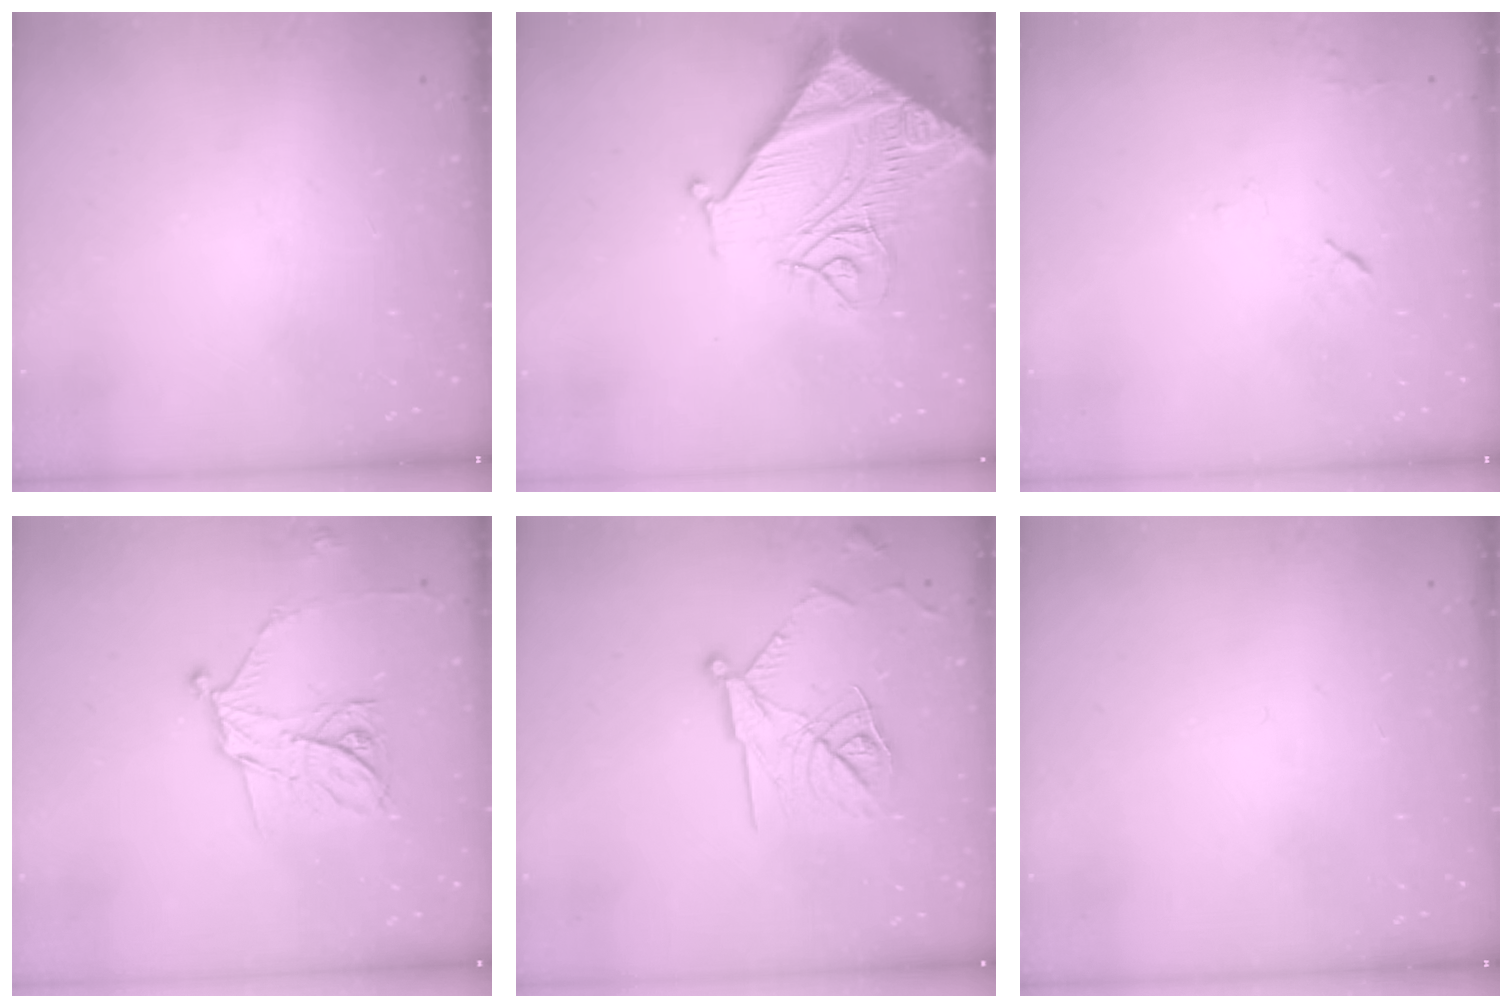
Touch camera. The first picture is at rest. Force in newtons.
{"total": 23.6, "press": 23.4, "slide": 3.0}
{"total": 4.6, "press": 4.5, "slide": 0.6}
{"total": 13.5, "press": 13.5, "slide": 0.1}
{"total": 16.1, "press": 16.1, "slide": 0.6}
{"total": 0.0}